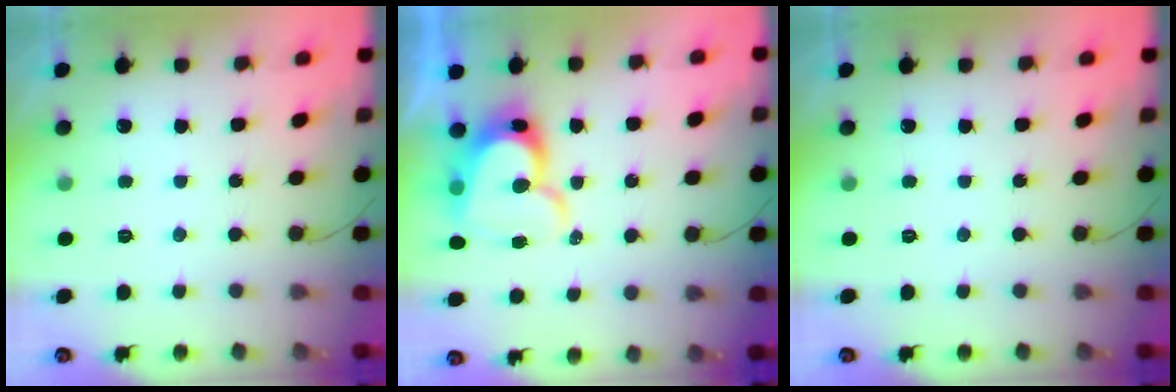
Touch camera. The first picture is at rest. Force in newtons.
{"total": 15.2, "press": 15.1, "slide": 1.6}
{"total": 0.0}